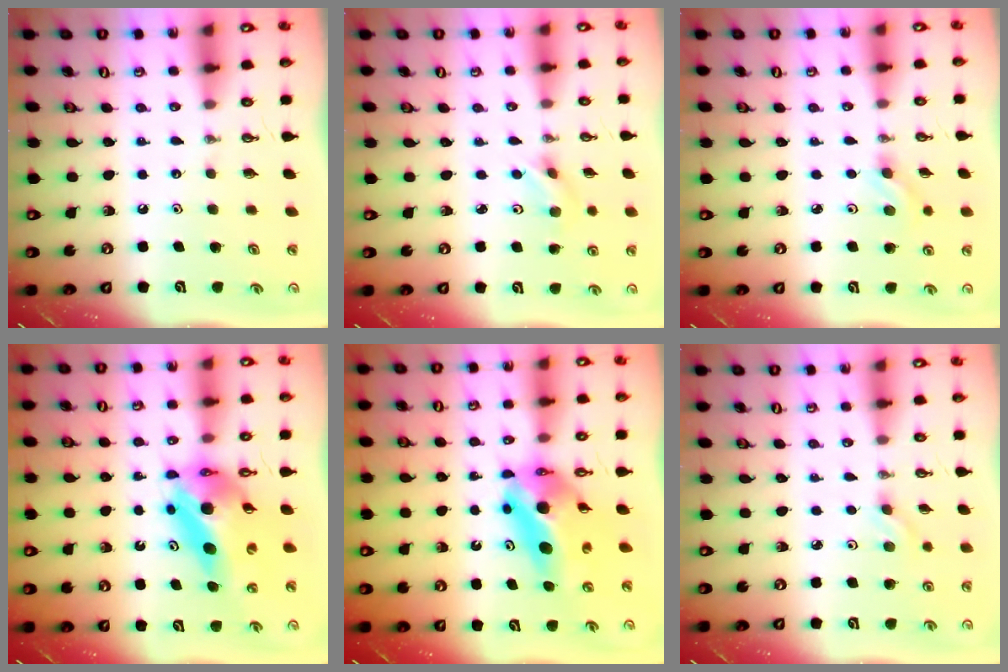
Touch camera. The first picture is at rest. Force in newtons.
{"total": 2.9, "press": 2.7, "slide": 1.2}
{"total": 3.7, "press": 3.3, "slide": 1.6}
{"total": 13.9, "press": 13.8, "slide": 1.3}
{"total": 13.2, "press": 11.0, "slide": 7.2}
{"total": 3.0, "press": 2.6, "slide": 1.5}